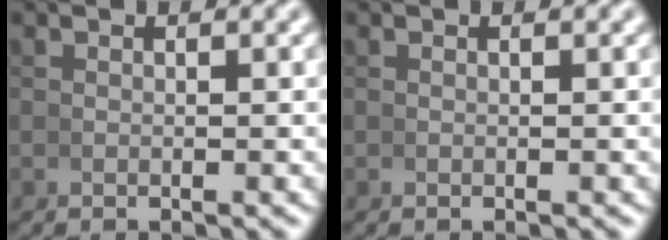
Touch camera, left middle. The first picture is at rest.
{"total": 0.0}